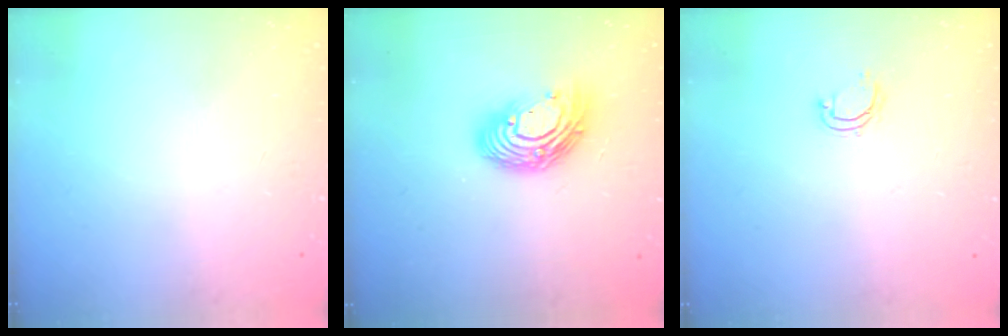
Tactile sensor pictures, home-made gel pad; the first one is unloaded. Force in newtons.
{"total": 12.6, "press": 12.6, "slide": 1.2}
{"total": 3.7, "press": 3.7, "slide": 0.3}